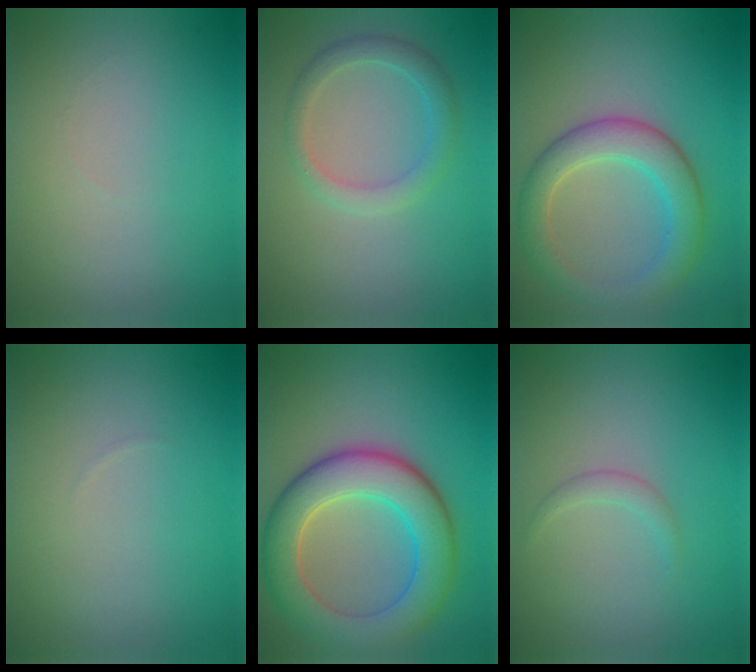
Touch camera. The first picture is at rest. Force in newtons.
{"total": 2.3, "press": 2.3, "slide": 0.1}
{"total": 4.8, "press": 4.8, "slide": 0.1}
{"total": 0.0}
{"total": 8.3, "press": 8.3, "slide": 0.4}
{"total": 1.0, "press": 1.0, "slide": 0.1}